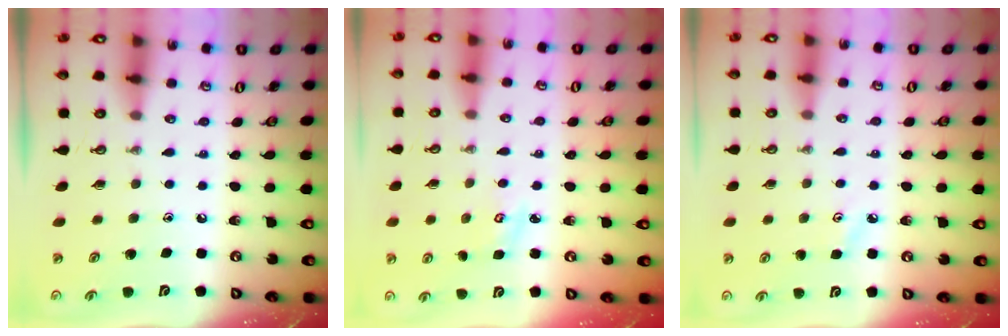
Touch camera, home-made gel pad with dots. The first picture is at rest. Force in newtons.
{"total": 2.7, "press": 2.7, "slide": 0.3}
{"total": 3.1, "press": 3.0, "slide": 0.5}